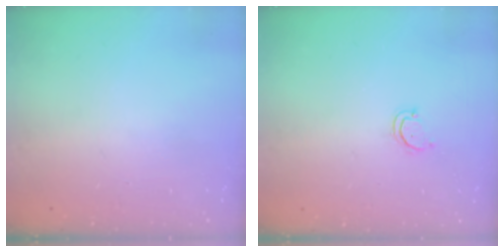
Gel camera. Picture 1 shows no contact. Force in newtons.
{"total": 2.6, "press": 2.6, "slide": 0.2}